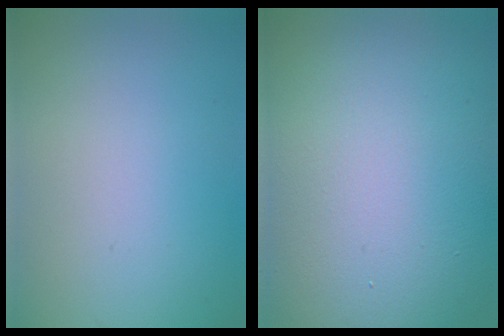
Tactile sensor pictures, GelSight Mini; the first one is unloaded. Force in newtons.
{"total": 19.6, "press": 19.6, "slide": 0.8}